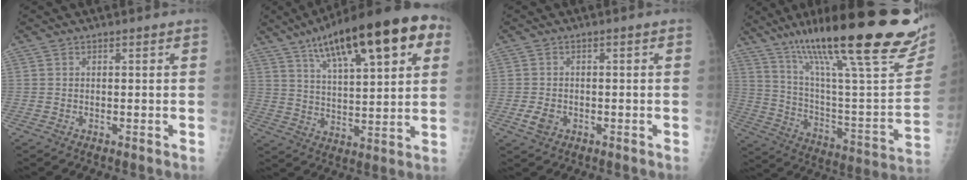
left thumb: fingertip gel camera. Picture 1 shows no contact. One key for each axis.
{"total": 24.0, "fx": 11.2, "fy": 7.7, "fz": 19.7, "tx": -0.278, "ty": 0.001, "tz": 0.172}
{"total": 2.8, "fx": -1.1, "fy": 2.0, "fz": 1.7, "tx": -0.031, "ty": 0.004, "tz": -0.018}
{"total": 34.7, "fx": 22.8, "fy": 6.4, "fz": 25.3, "tx": -0.344, "ty": -0.063, "tz": 0.353}